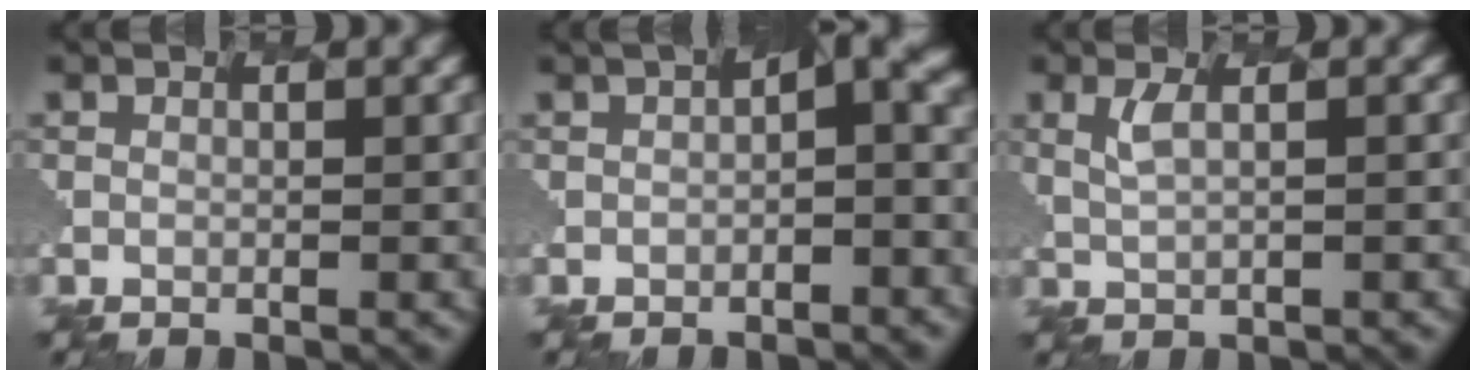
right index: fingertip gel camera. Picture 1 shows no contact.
{"total": 5.1, "force": [-0.1, 1.6, 4.8], "torque": [-0.066, 0.013, -0.007]}
{"total": 1.2, "force": [0.6, 0.4, 1.0], "torque": [-0.032, 0.006, 0.012]}